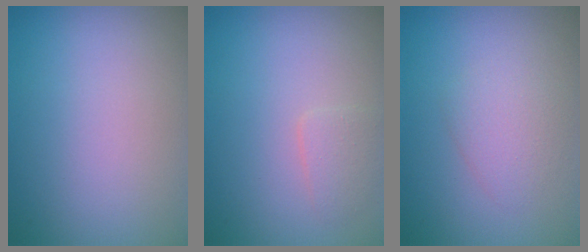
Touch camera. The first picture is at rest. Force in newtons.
{"total": 1.4, "press": 1.4, "slide": 0.0}
{"total": 2.0, "press": 2.0, "slide": 0.1}